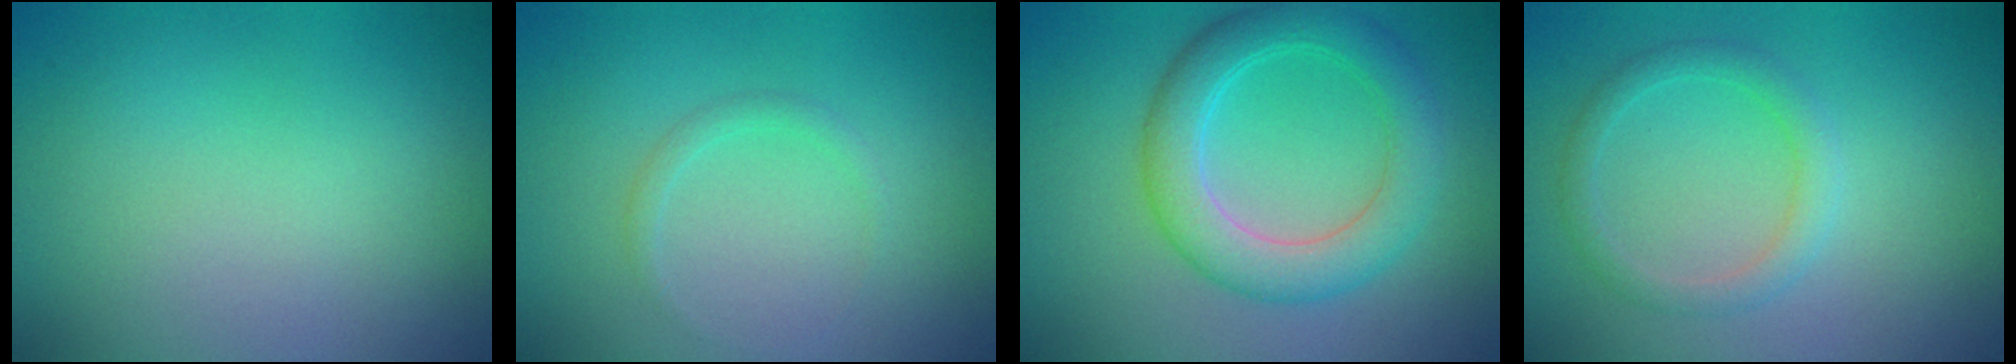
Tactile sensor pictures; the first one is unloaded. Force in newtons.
{"total": 0.8, "press": 0.8, "slide": 0.0}
{"total": 5.1, "press": 5.1, "slide": 0.1}
{"total": 2.0, "press": 2.0, "slide": 0.1}